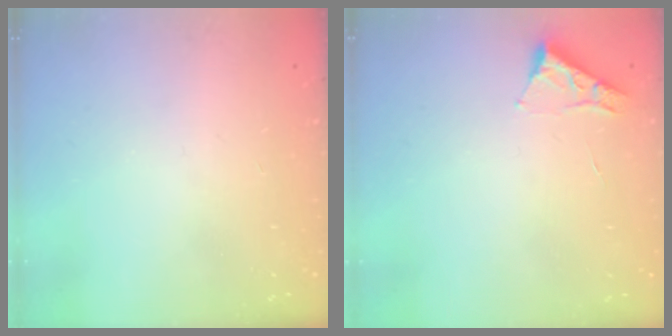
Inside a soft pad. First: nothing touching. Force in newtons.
{"total": 3.4, "press": 3.3, "slide": 0.5}